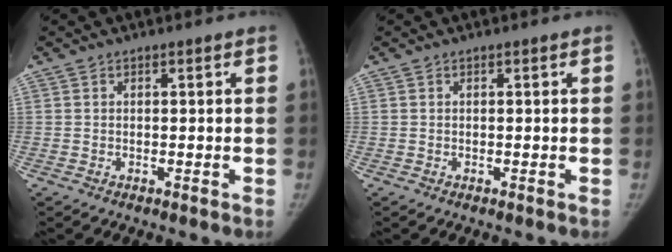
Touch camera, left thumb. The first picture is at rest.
{"total": 0.0}